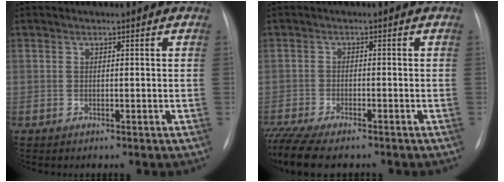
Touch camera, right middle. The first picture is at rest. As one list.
[{"total": 11.3, "force": [-9.4, 2.8, 5.7], "torque": [-0.105, -0.012, -0.147]}]